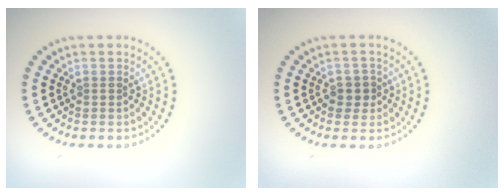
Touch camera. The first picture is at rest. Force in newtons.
{"total": 1.3, "press": 1.1, "slide": 0.7}